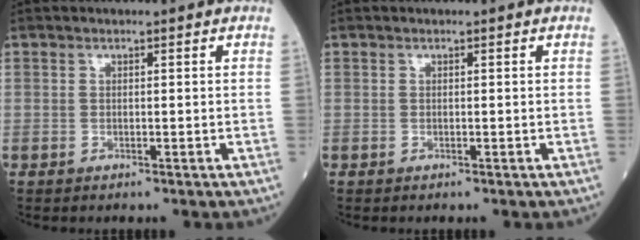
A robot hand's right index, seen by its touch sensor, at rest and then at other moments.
{"total": 0.0}